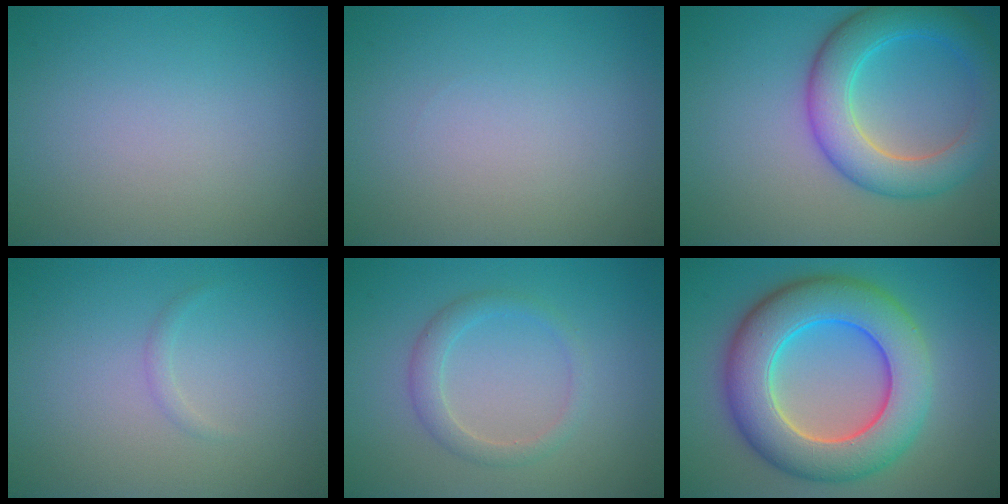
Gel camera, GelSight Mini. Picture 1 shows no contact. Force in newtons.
{"total": 0.0}
{"total": 6.5, "press": 6.5, "slide": 0.1}
{"total": 0.7, "press": 0.7, "slide": 0.1}
{"total": 2.2, "press": 2.2, "slide": 0.2}
{"total": 10.5, "press": 10.5, "slide": 0.3}